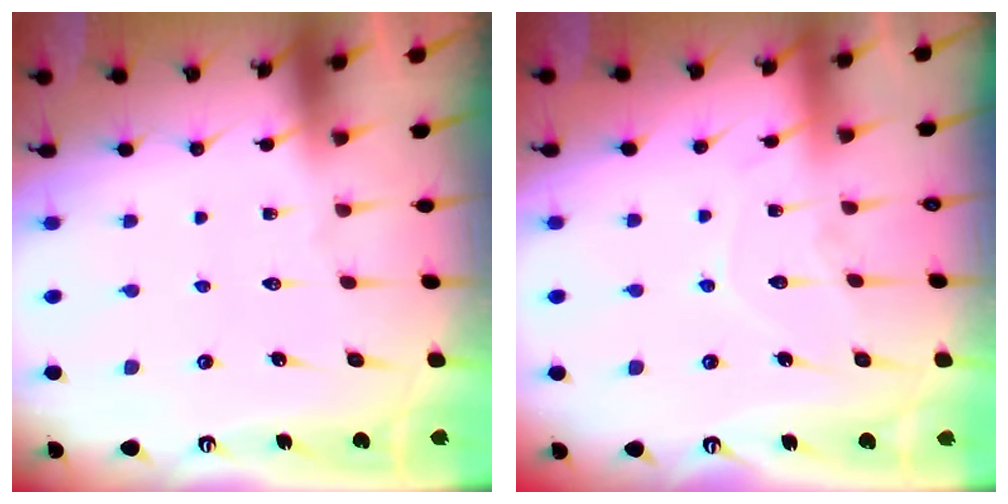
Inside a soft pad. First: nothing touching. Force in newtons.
{"total": 8.3, "press": 8.3, "slide": 0.6}